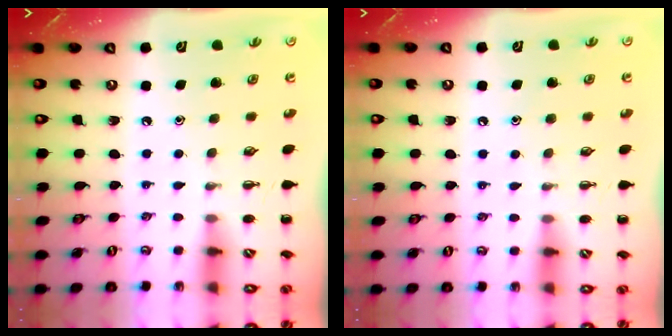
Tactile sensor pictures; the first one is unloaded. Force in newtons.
{"total": 4.6, "press": 4.4, "slide": 1.3}